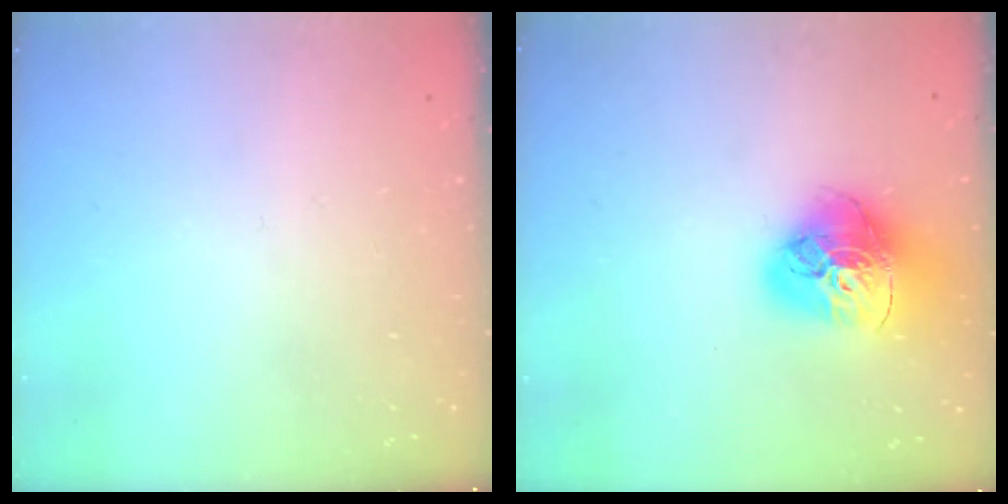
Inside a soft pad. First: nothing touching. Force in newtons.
{"total": 18.4, "press": 18.3, "slide": 1.9}